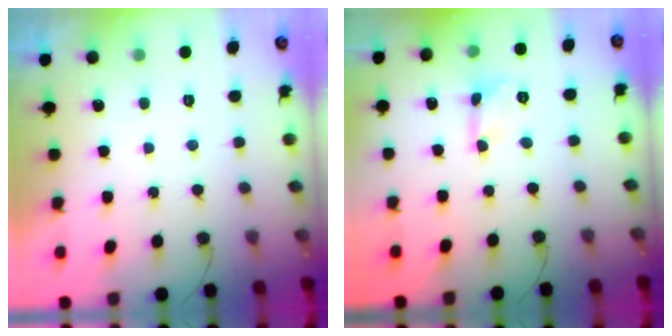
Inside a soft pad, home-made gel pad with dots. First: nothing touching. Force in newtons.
{"total": 1.6, "press": 1.6, "slide": 0.1}